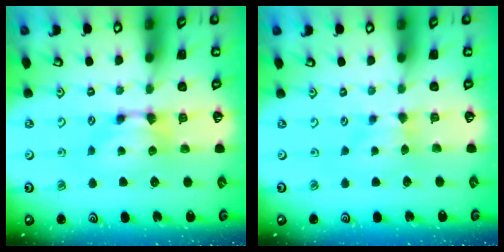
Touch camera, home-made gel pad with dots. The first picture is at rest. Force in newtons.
{"total": 1.8, "press": 1.6, "slide": 0.7}